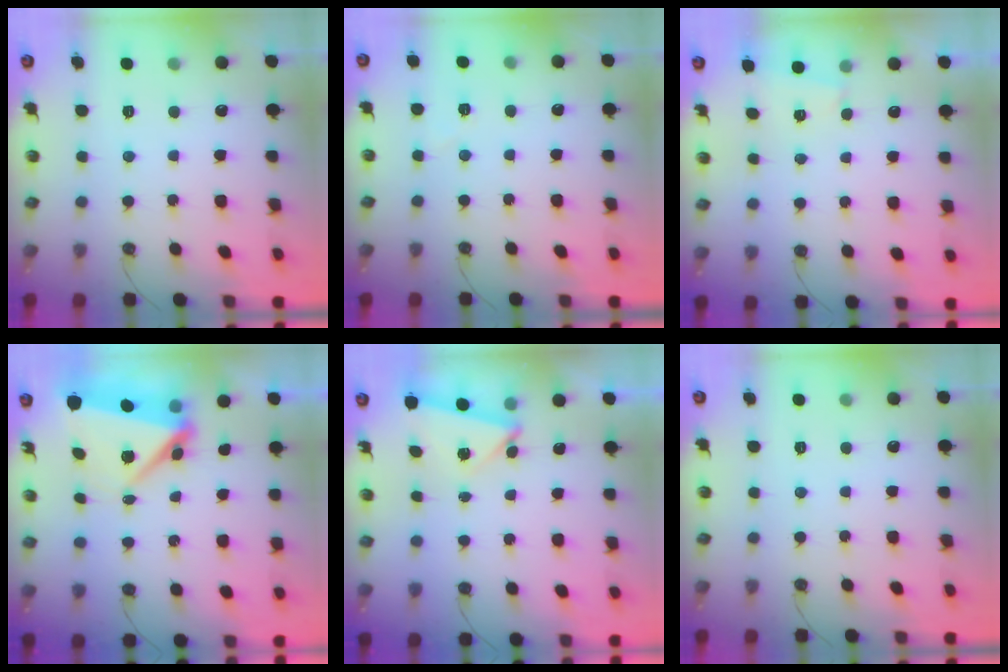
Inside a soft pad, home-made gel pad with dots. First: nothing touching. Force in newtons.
{"total": 3.8, "press": 3.7, "slide": 0.8}
{"total": 1.1, "press": 1.0, "slide": 0.3}
{"total": 7.8, "press": 7.7, "slide": 1.4}
{"total": 3.9, "press": 3.5, "slide": 1.5}
{"total": 0.0}